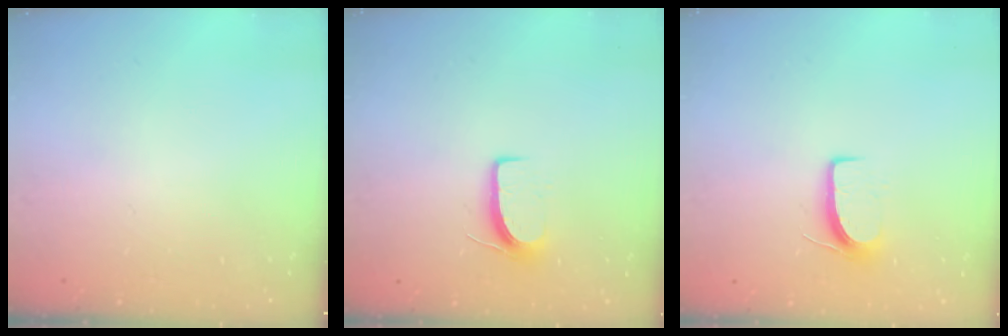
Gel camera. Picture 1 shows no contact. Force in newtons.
{"total": 7.0, "press": 7.0, "slide": 0.6}
{"total": 7.0, "press": 7.0, "slide": 0.6}